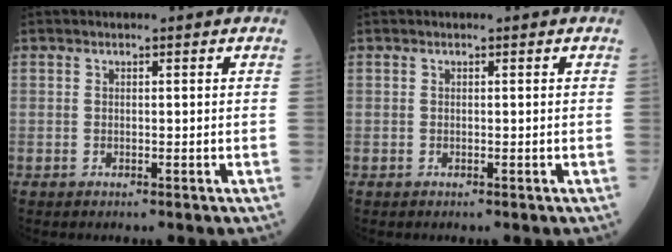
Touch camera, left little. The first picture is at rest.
{"total": 0.0}